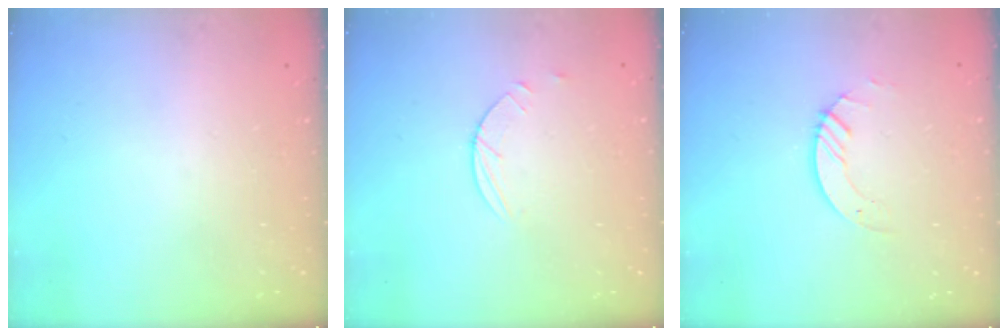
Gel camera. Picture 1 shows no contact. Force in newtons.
{"total": 2.9, "press": 2.8, "slide": 0.3}
{"total": 2.8, "press": 2.8, "slide": 0.3}